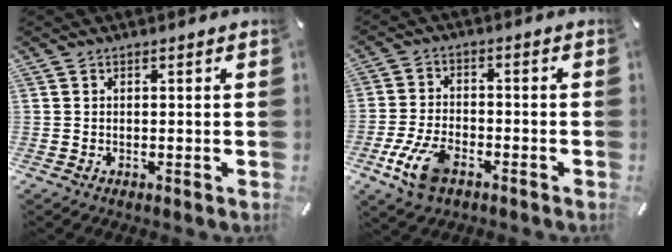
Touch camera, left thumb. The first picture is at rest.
{"total": 9.6, "force": [-4.7, 5.1, 6.7], "torque": [-0.152, 0.009, -0.087]}